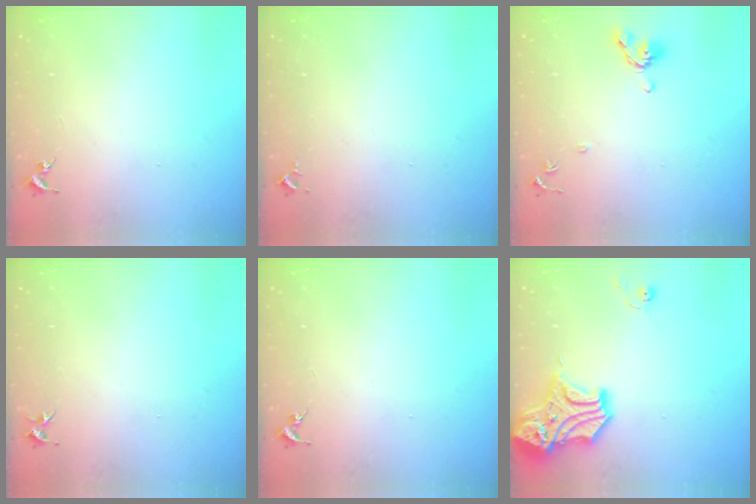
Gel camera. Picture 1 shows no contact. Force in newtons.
{"total": 2.6, "press": 2.6, "slide": 0.4}
{"total": 8.4, "press": 8.3, "slide": 1.5}
{"total": 3.4, "press": 3.4, "slide": 0.4}
{"total": 0.0}
{"total": 15.8, "press": 15.6, "slide": 2.4}